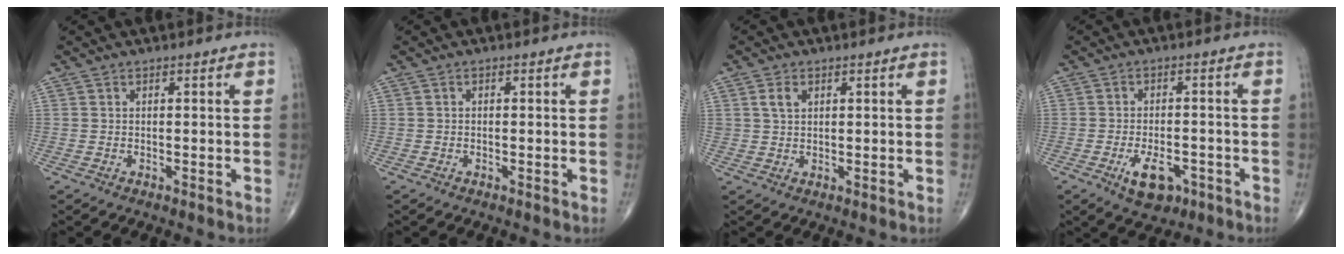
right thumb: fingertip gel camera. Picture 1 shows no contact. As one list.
[{"total": 0.0}, {"total": 2.6, "force": [1.0, 1.9, 1.4], "torque": [-0.020, 0.002, 0.019]}, {"total": 6.7, "force": [-3.1, 3.6, 4.6], "torque": [-0.066, 0.010, -0.045]}]